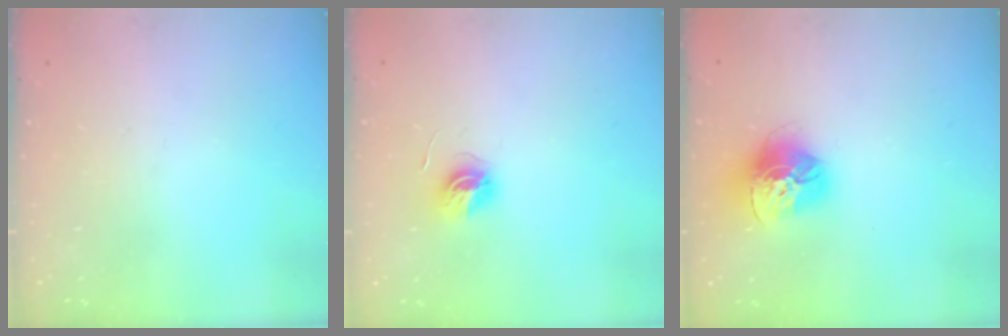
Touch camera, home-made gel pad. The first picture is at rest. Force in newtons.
{"total": 5.6, "press": 5.6, "slide": 0.6}
{"total": 16.3, "press": 16.2, "slide": 1.5}